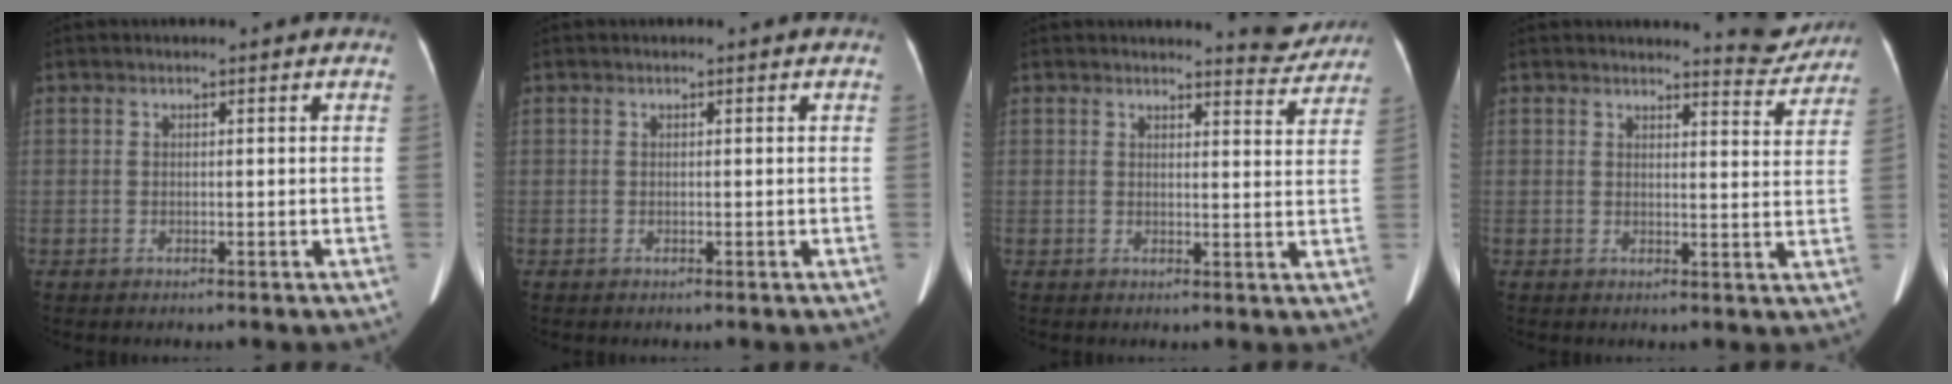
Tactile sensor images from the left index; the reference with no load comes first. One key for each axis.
{"total": 0.0}
{"total": 4.9, "fx": 4.8, "fy": 0.6, "fz": 0.2, "tx": 0.000, "ty": -0.024, "tz": 0.043}
{"total": 5.4, "fx": 5.4, "fy": 0.5, "fz": 0.1, "tx": 0.001, "ty": -0.028, "tz": 0.052}